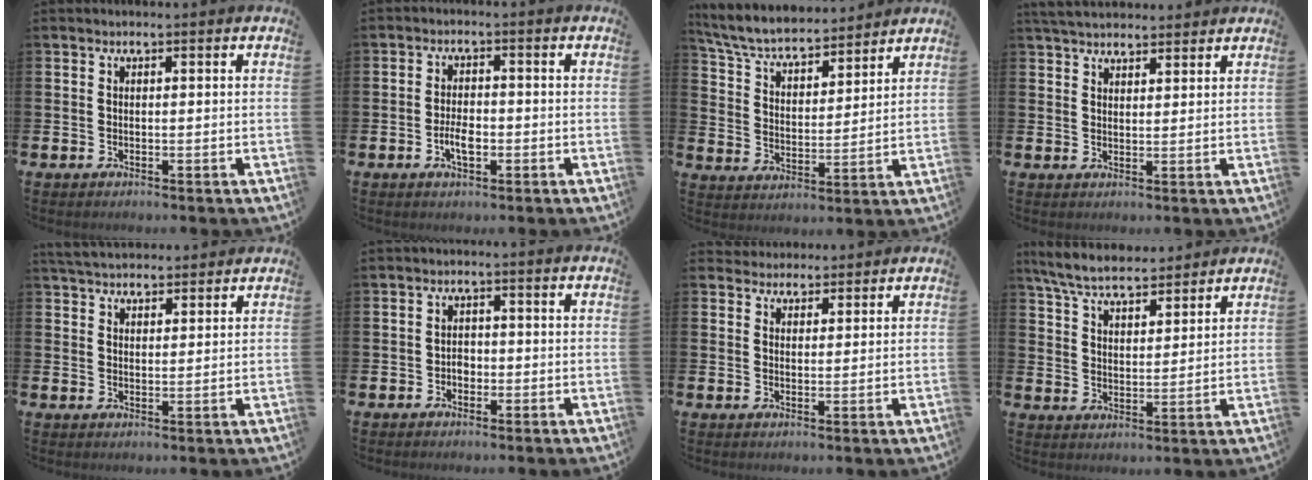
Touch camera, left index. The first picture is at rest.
{"total": 3.2, "force": [-0.9, 1.5, 2.6], "torque": [-0.039, 0.000, -0.019]}
{"total": 6.6, "force": [6.1, 1.6, 1.8], "torque": [-0.068, -0.043, 0.106]}
{"total": 4.2, "force": [4.0, 1.1, 0.7], "torque": [-0.023, -0.013, 0.076]}
{"total": 4.5, "force": [4.4, 1.0, 0.4], "torque": [-0.019, -0.016, 0.080]}
{"total": 1.7, "force": [-0.7, 1.3, 0.8], "torque": [-0.014, 0.003, -0.016]}
{"total": 3.2, "force": [3.0, 1.2, -0.3], "torque": [-0.003, -0.011, 0.055]}
{"total": 6.7, "force": [6.4, 1.3, 1.7], "torque": [-0.062, -0.028, 0.116]}